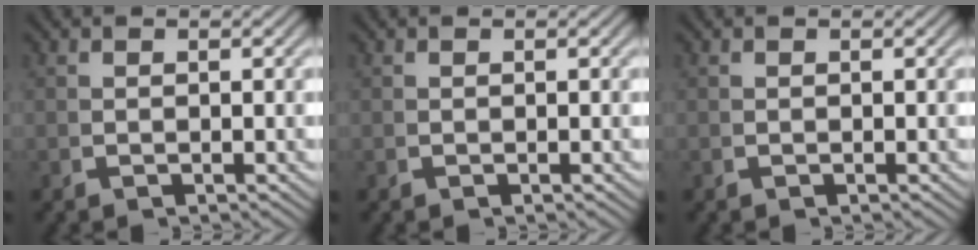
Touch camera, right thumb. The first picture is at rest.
{"total": 0.0}
{"total": 0.0}